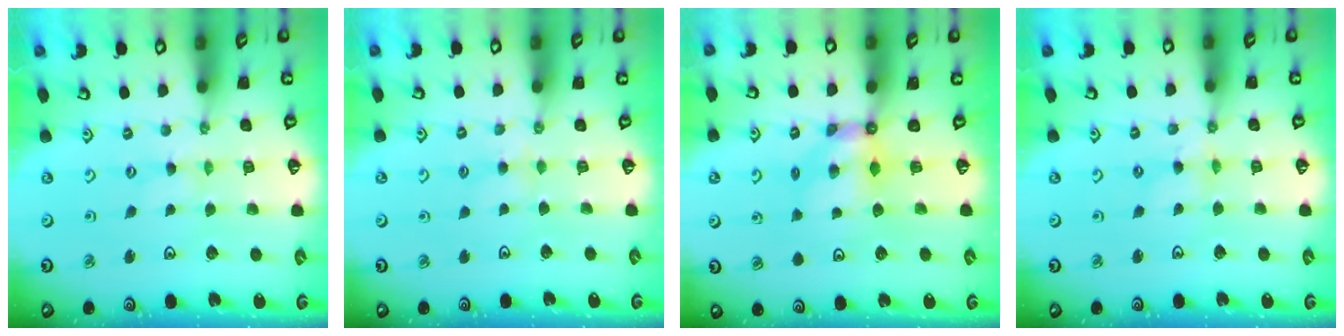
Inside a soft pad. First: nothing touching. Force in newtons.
{"total": 3.1, "press": 3.1, "slide": 0.5}
{"total": 5.3, "press": 5.3, "slide": 0.3}
{"total": 2.3, "press": 2.2, "slide": 0.4}